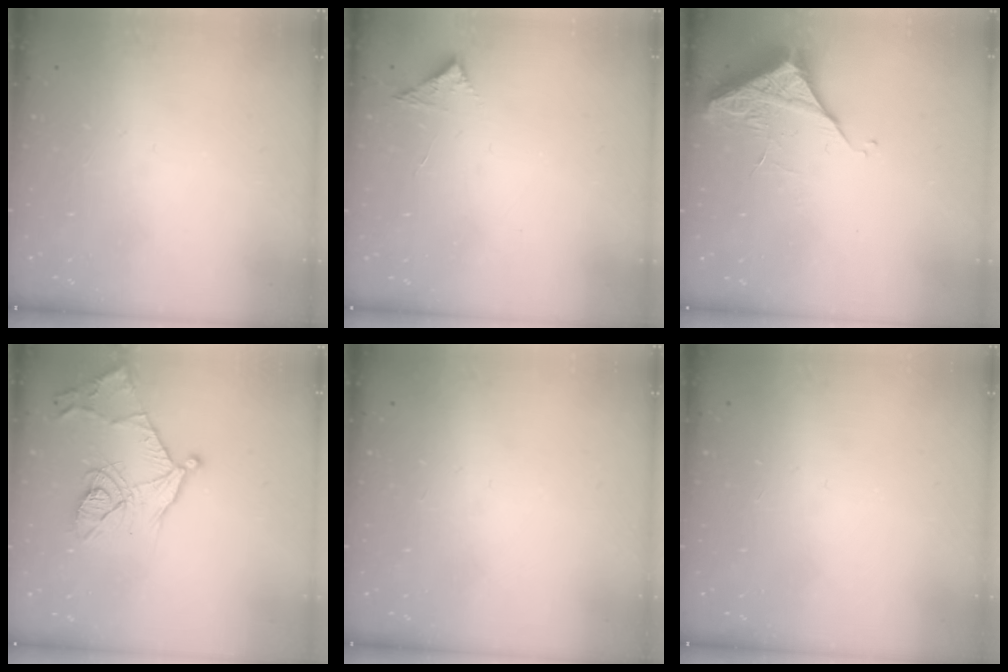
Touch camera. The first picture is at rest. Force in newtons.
{"total": 3.6, "press": 3.6, "slide": 0.1}
{"total": 5.8, "press": 5.8, "slide": 0.2}
{"total": 16.2, "press": 16.2, "slide": 1.4}
{"total": 0.0}
{"total": 0.0}